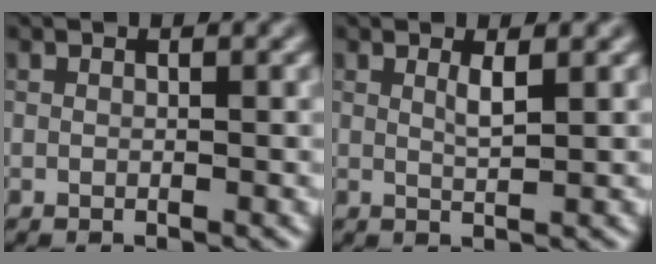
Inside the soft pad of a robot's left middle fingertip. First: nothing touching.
{"total": 1.3, "force": [0.6, 0.1, 1.1], "torque": [-0.023, -0.002, 0.009]}